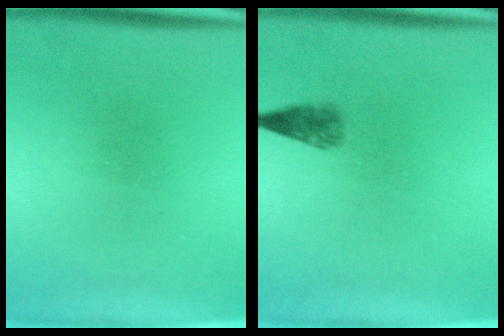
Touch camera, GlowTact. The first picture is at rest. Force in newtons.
{"total": 1.9}